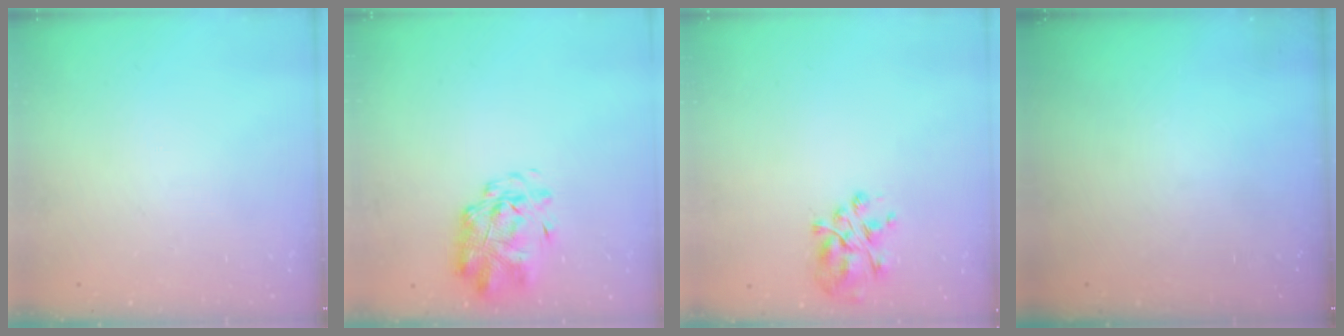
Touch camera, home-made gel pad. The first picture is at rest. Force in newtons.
{"total": 3.0, "press": 2.9, "slide": 0.8}
{"total": 6.8, "press": 6.6, "slide": 1.6}
{"total": 0.0}